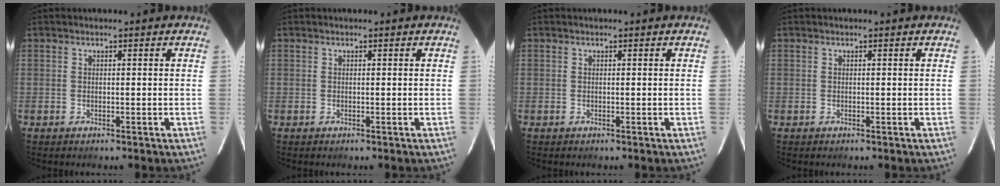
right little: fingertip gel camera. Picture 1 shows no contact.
{"total": 0.0}
{"total": 0.0}
{"total": 0.0}